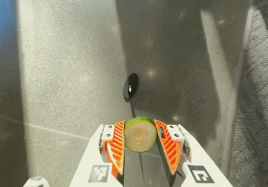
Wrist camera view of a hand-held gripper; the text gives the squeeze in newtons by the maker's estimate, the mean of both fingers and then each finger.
{"total": 10.8, "left": 11.6, "right": 10.0}